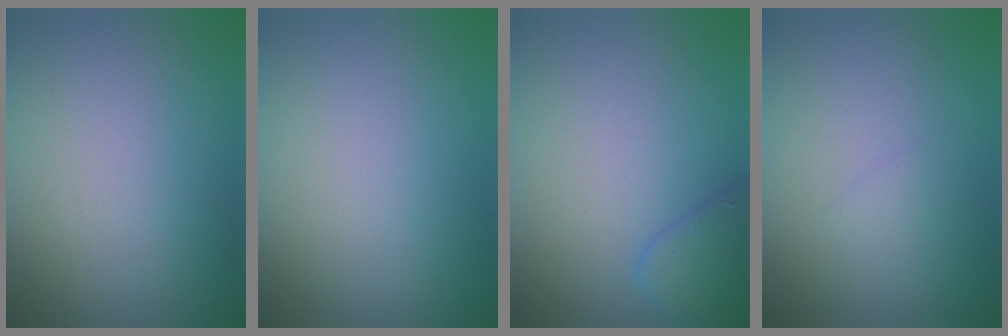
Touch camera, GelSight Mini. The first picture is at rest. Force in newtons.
{"total": 0.0}
{"total": 2.7, "press": 2.7, "slide": 0.2}
{"total": 0.7, "press": 0.7, "slide": 0.1}